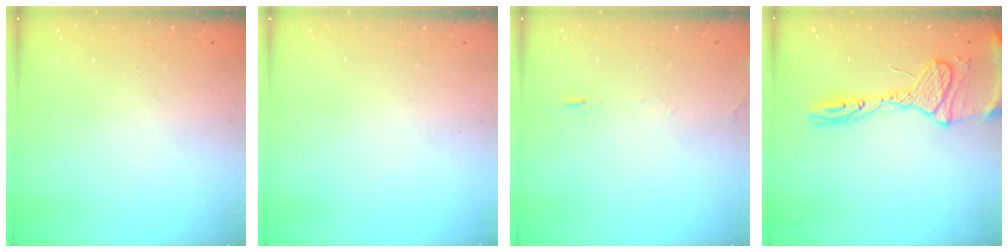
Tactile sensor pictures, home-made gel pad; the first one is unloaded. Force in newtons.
{"total": 0.0}
{"total": 5.6, "press": 5.3, "slide": 1.8}
{"total": 15.9, "press": 15.8, "slide": 1.6}